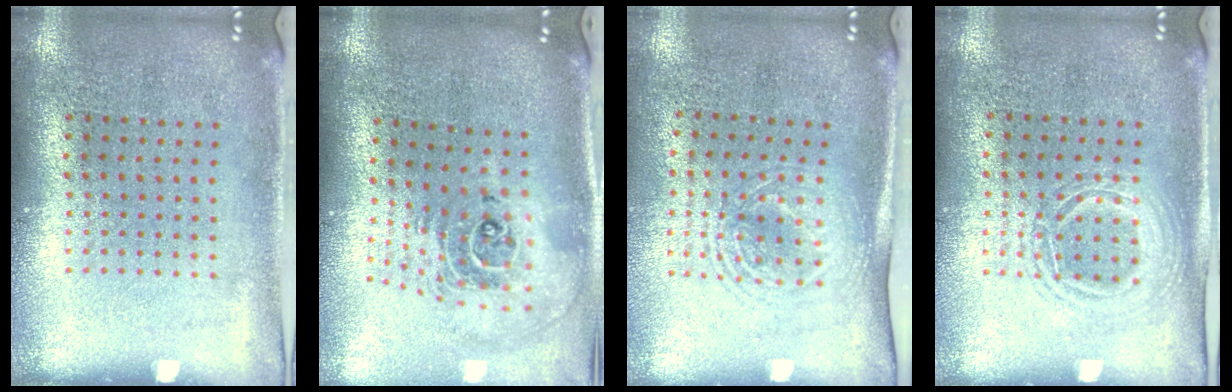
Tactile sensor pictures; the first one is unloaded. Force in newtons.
{"total": 2.4, "press": 1.7, "slide": 1.7}
{"total": 1.7, "press": 1.3, "slide": 1.0}
{"total": 1.3, "press": 1.3, "slide": 0.4}